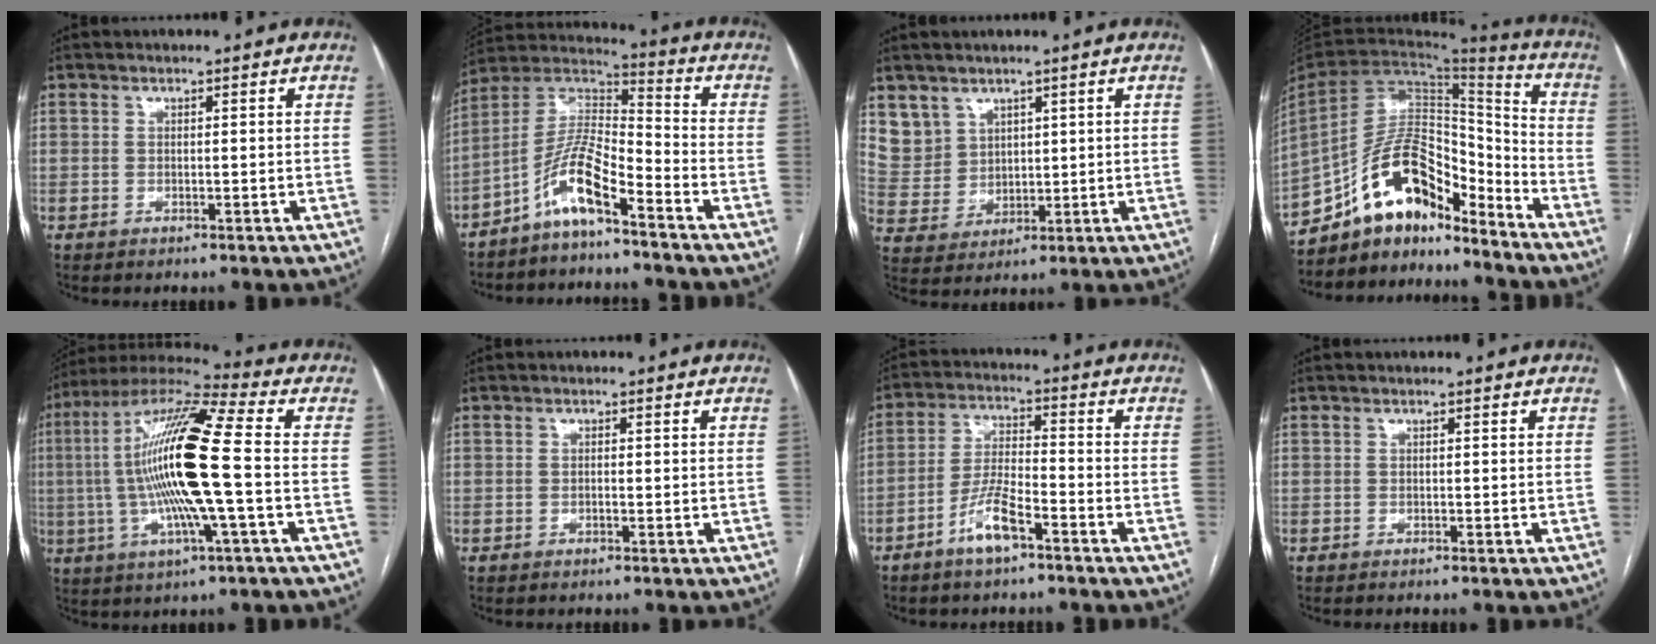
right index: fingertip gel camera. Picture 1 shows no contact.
{"total": 9.6, "force": [-6.0, 1.6, 7.3], "torque": [-0.158, 0.017, -0.122]}
{"total": 6.4, "force": [4.0, 4.9, 0.2], "torque": [-0.005, 0.008, 0.099]}
{"total": 15.8, "force": [-12.5, 5.9, 7.8], "torque": [-0.142, 0.050, -0.221]}
{"total": 18.9, "force": [-0.8, 0.9, 18.9], "torque": [-0.372, 0.009, -0.024]}
{"total": 0.7, "force": [0.0, 0.2, 0.6], "torque": [-0.009, 0.003, 0.001]}
{"total": 6.9, "force": [-4.2, 1.4, 5.3], "torque": [-0.113, 0.002, -0.081]}
{"total": 0.0}